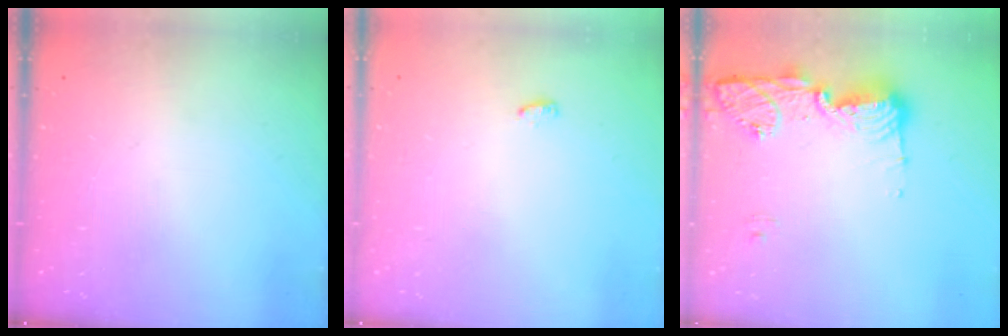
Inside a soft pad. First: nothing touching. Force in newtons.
{"total": 6.5, "press": 3.1, "slide": 5.7}
{"total": 16.1, "press": 15.2, "slide": 5.3}